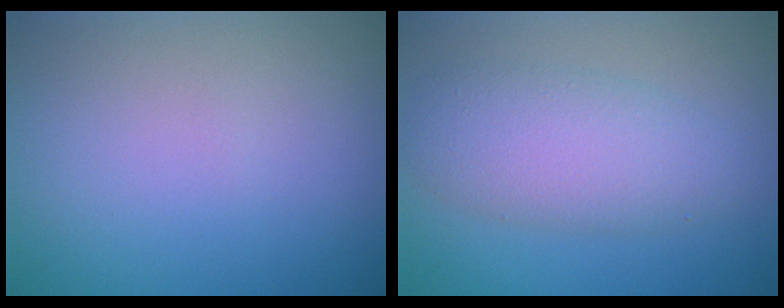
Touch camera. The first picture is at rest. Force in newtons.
{"total": 4.9, "press": 4.9, "slide": 0.4}